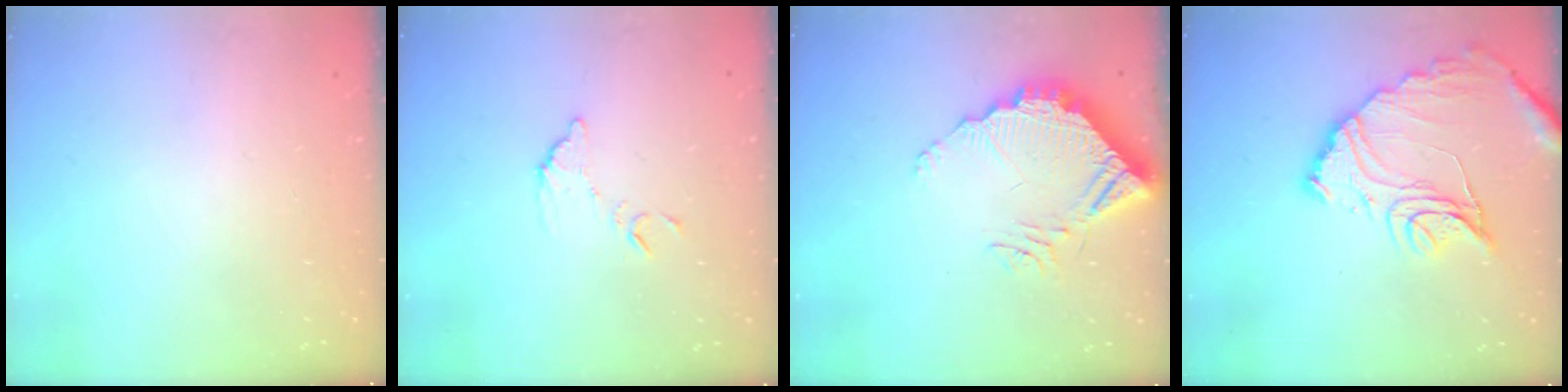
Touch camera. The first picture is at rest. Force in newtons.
{"total": 8.4, "press": 8.4, "slide": 0.4}
{"total": 11.8, "press": 11.8, "slide": 0.9}
{"total": 16.4, "press": 16.3, "slide": 1.6}